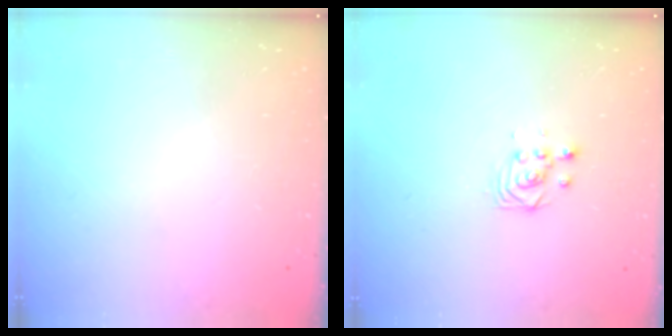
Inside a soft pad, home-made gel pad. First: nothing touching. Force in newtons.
{"total": 3.4, "press": 3.4, "slide": 0.1}